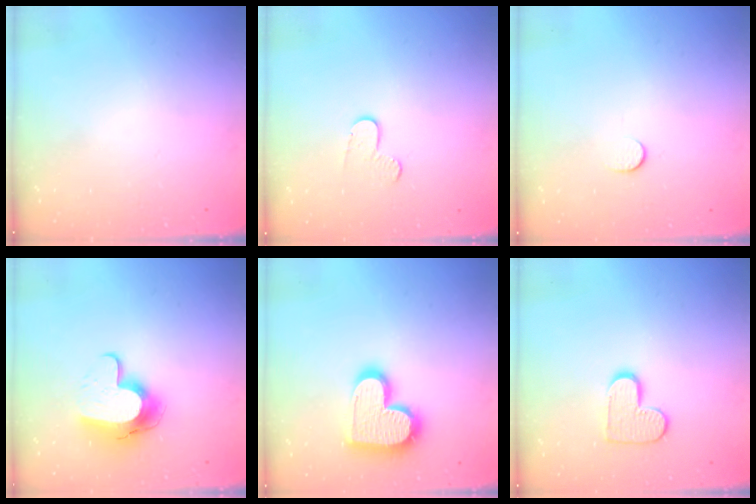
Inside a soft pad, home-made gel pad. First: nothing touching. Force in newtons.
{"total": 7.1, "press": 7.1, "slide": 0.6}
{"total": 4.5, "press": 4.5, "slide": 0.5}
{"total": 11.6, "press": 11.5, "slide": 0.9}
{"total": 17.6, "press": 17.5, "slide": 1.2}
{"total": 9.6, "press": 9.6, "slide": 0.6}